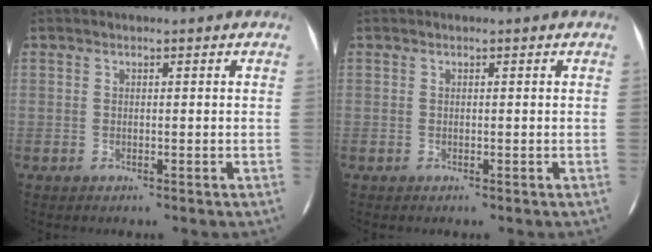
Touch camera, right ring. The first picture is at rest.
{"total": 0.0}